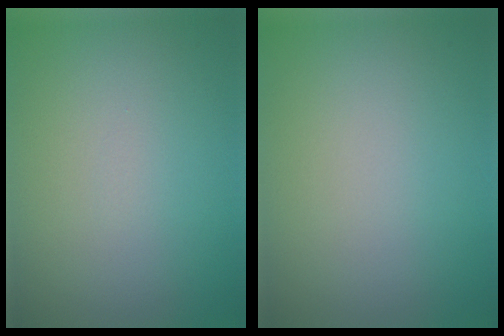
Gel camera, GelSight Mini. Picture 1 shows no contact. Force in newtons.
{"total": 0.0}